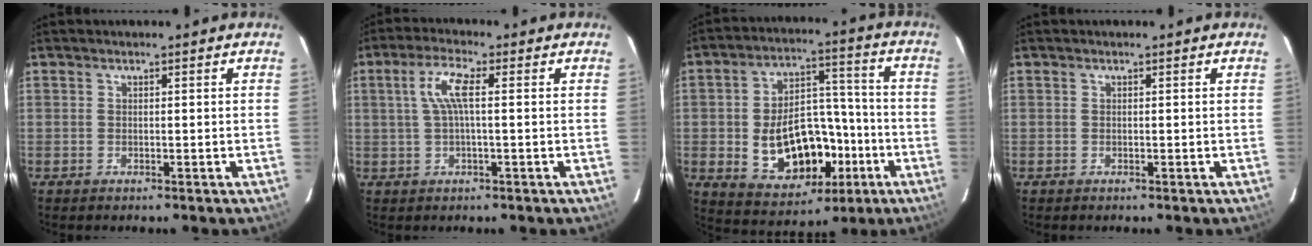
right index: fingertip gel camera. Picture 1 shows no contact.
{"total": 5.3, "force": [0.7, 0.8, 5.2], "torque": [-0.103, 0.007, 0.016]}
{"total": 18.7, "force": [-4.7, 12.5, 13.0], "torque": [-0.256, 0.023, -0.043]}
{"total": 0.0}